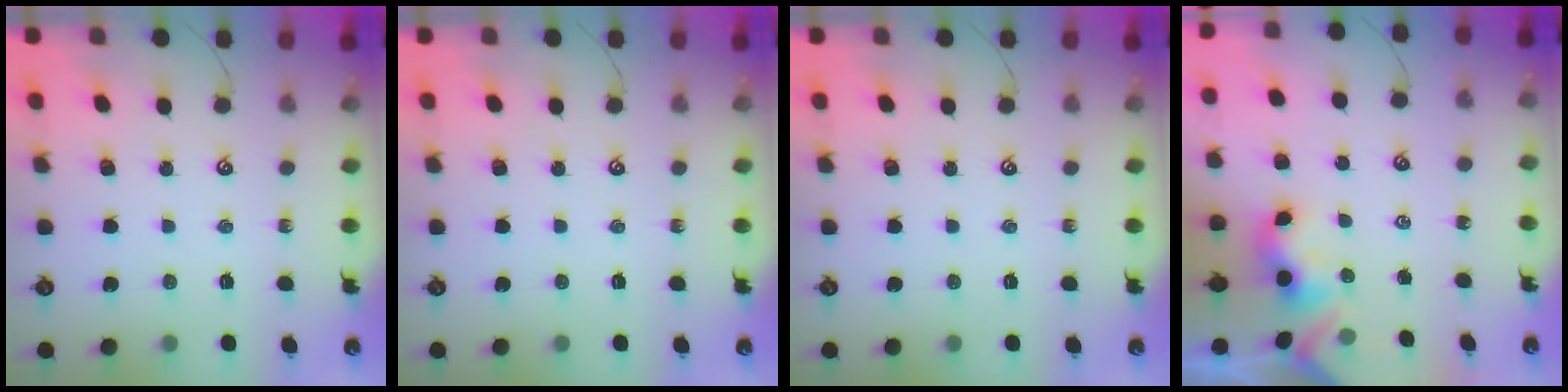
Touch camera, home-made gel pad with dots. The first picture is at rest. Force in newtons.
{"total": 0.0}
{"total": 0.0}
{"total": 3.4, "press": 3.4, "slide": 0.2}